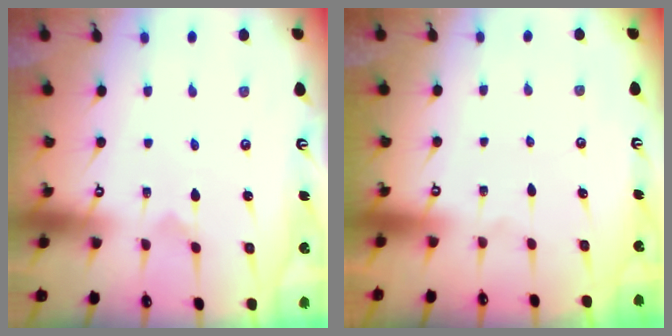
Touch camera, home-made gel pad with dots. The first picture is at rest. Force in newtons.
{"total": 0.0}